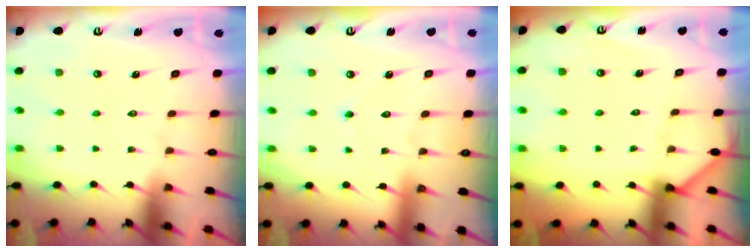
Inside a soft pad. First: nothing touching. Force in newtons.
{"total": 3.0, "press": 3.0, "slide": 0.3}
{"total": 3.5, "press": 3.5, "slide": 0.4}